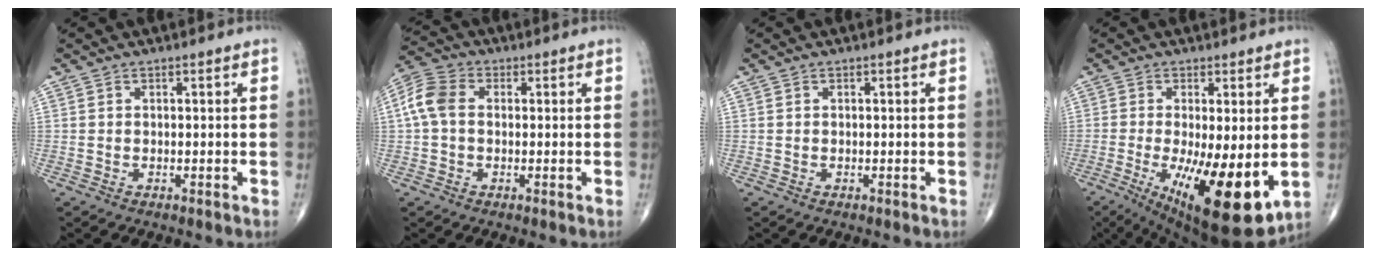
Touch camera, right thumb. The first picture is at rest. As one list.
[{"total": 6.8, "force": [0.4, 4.7, 4.8], "torque": [-0.107, 0.022, 0.001]}, {"total": 0.0}, {"total": 16.6, "force": [-3.6, 5.1, 15.4], "torque": [-0.237, -0.033, -0.037]}]